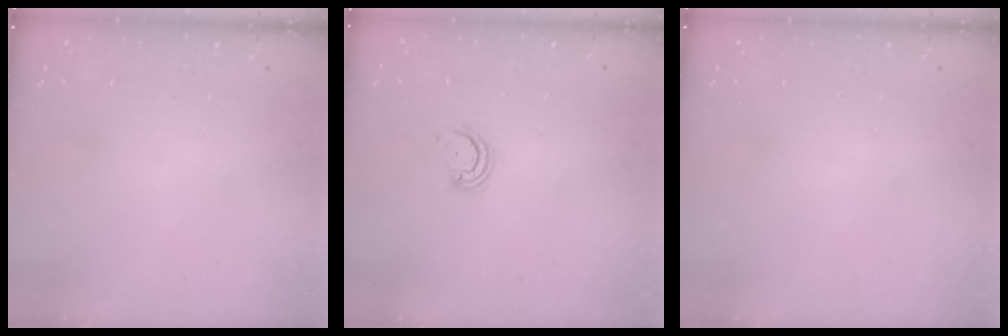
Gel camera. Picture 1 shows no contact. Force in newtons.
{"total": 3.5, "press": 3.5, "slide": 0.3}
{"total": 0.0}